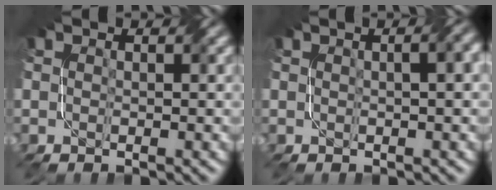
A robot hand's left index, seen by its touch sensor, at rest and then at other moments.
{"total": 5.1, "force": [1.5, 2.4, 4.2], "torque": [-0.027, 0.034, -0.006]}